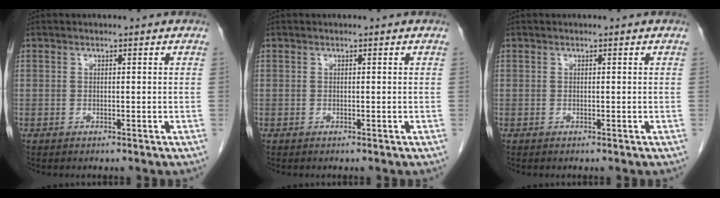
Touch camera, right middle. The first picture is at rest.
{"total": 0.0}
{"total": 0.0}